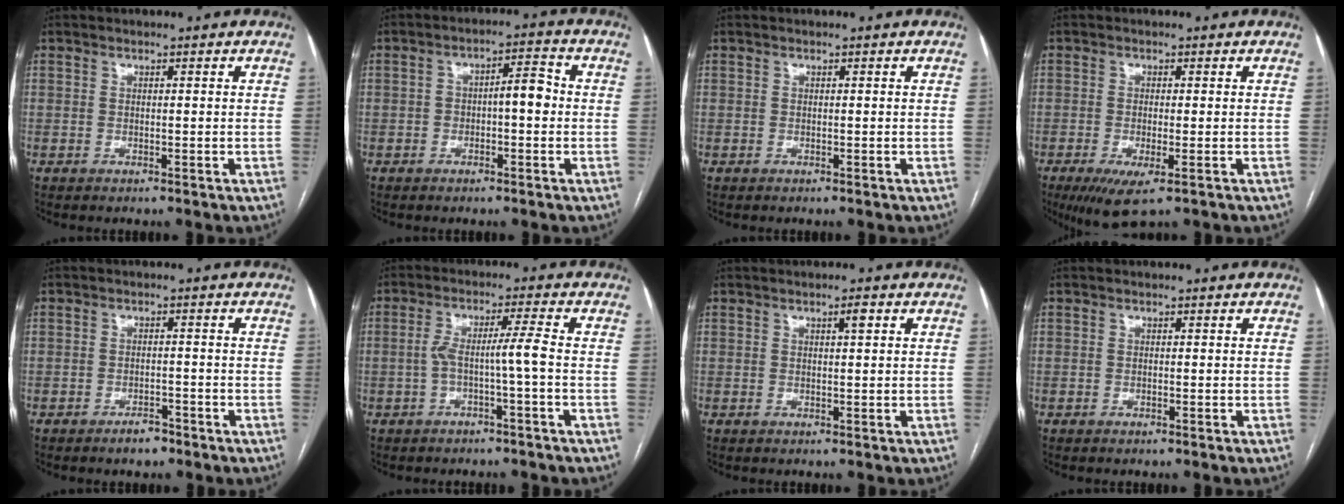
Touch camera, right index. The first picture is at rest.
{"total": 4.6, "force": [-0.6, 1.4, 4.3], "torque": [-0.064, 0.028, -0.009]}
{"total": 0.0}
{"total": 5.5, "force": [-2.8, 1.0, 4.6], "torque": [-0.077, -0.015, -0.043]}
{"total": 2.6, "force": [-2.0, 1.1, 1.1], "torque": [-0.017, 0.004, -0.028]}
{"total": 4.6, "force": [-1.4, -1.1, 4.3], "torque": [-0.084, 0.021, -0.021]}
{"total": 1.3, "force": [0.6, 0.1, 1.2], "torque": [-0.019, 0.001, 0.008]}
{"total": 0.0}